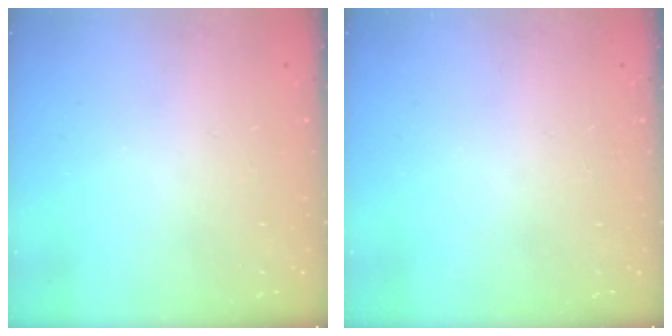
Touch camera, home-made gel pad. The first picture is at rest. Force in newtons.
{"total": 0.0}